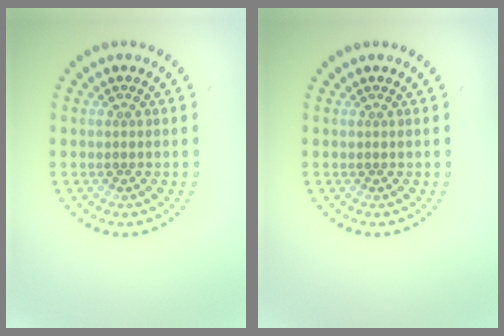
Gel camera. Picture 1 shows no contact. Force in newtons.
{"total": 0.0}